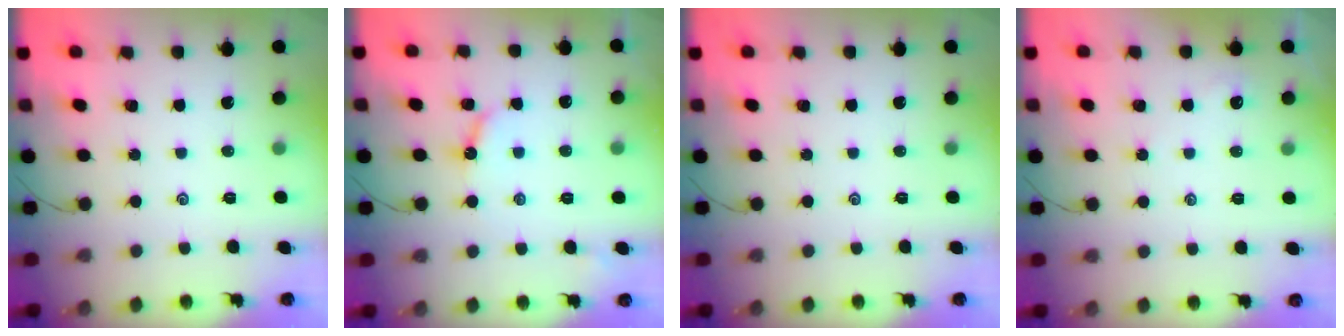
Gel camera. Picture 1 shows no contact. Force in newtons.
{"total": 5.3, "press": 5.2, "slide": 0.6}
{"total": 0.0}
{"total": 1.7, "press": 1.7, "slide": 0.3}